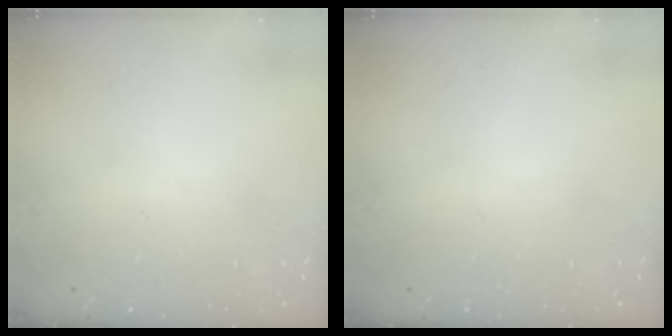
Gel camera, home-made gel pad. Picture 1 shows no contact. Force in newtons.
{"total": 0.0}